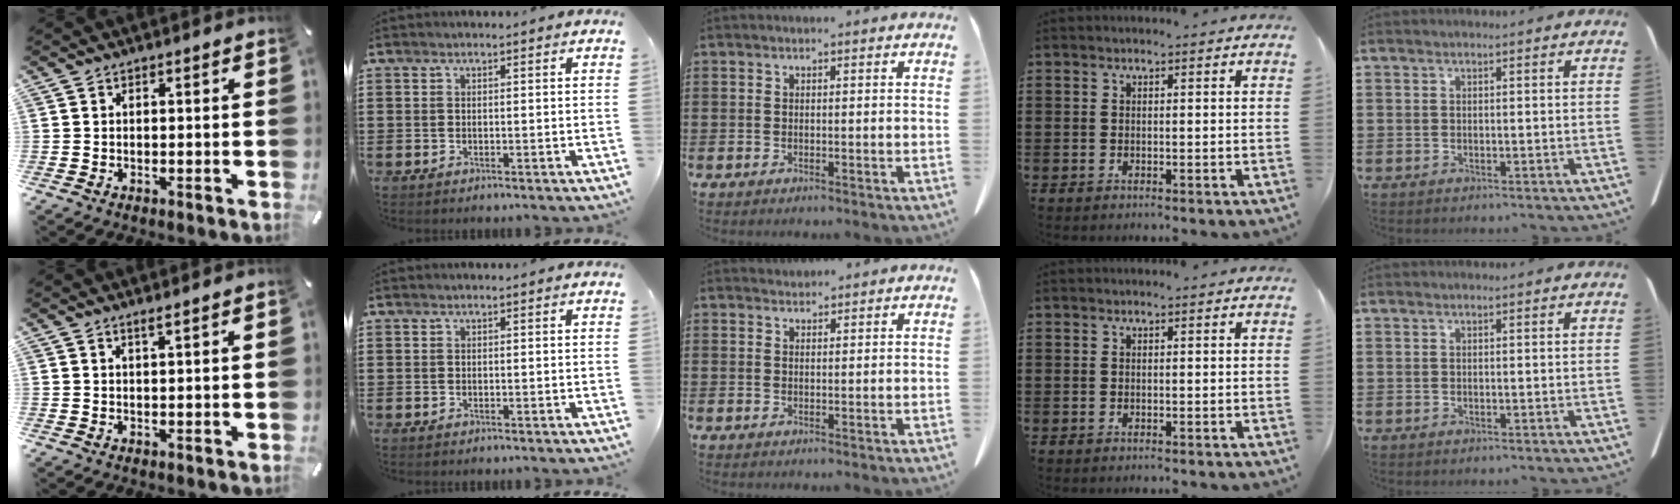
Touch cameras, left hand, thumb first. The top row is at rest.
{"thumb": {"total": 1.4, "force": [1.0, -0.1, 0.9], "torque": [-0.019, -0.002, 0.018]}, "middle": {"total": 1.2, "force": [1.2, 0.3, 0.0], "torque": [-0.003, 0.001, 0.023]}}